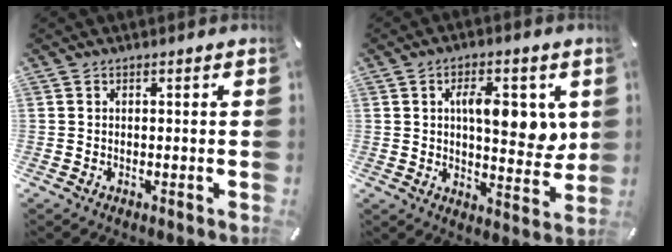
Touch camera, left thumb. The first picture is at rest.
{"total": 11.6, "force": [3.3, 5.4, 9.8], "torque": [-0.125, -0.015, 0.048]}